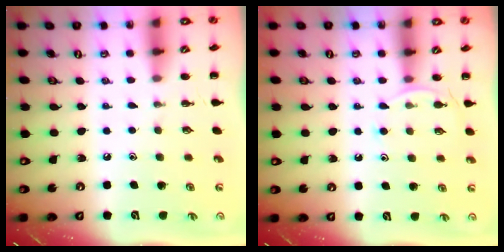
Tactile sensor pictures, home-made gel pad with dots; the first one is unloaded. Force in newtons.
{"total": 6.9, "press": 6.7, "slide": 1.8}